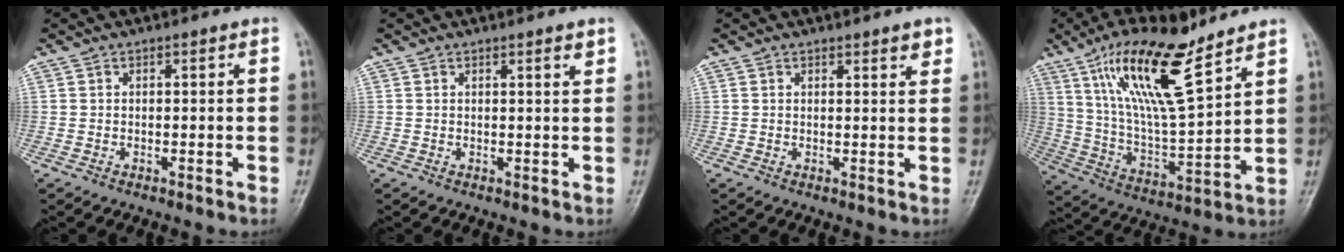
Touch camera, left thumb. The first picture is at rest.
{"total": 1.4, "force": [0.9, 0.1, 1.0], "torque": [-0.011, -0.006, 0.013]}
{"total": 2.1, "force": [1.6, 0.6, 1.3], "torque": [-0.011, -0.009, 0.020]}
{"total": 19.0, "force": [11.7, 4.7, 14.2], "torque": [-0.245, -0.054, 0.222]}